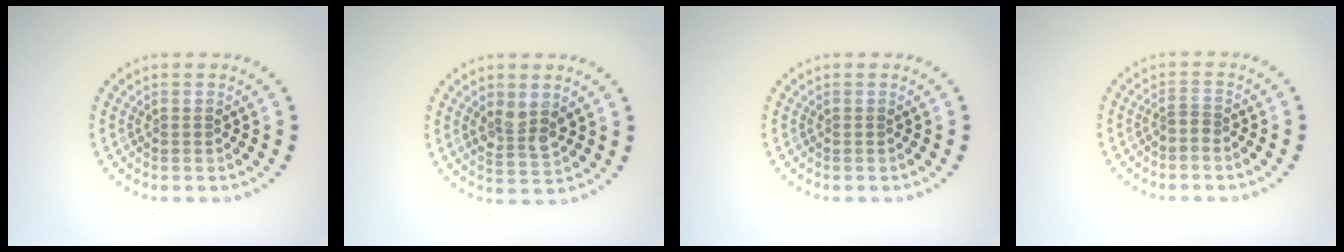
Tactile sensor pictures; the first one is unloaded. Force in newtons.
{"total": 2.9, "press": 2.8, "slide": 0.8}
{"total": 0.0}
{"total": 0.8, "press": 0.5, "slide": 0.6}